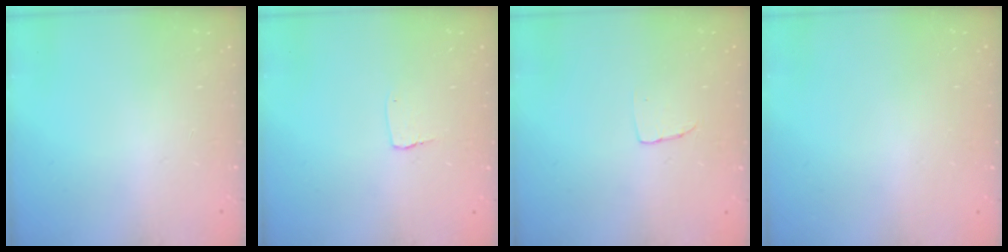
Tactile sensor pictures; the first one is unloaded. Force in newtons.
{"total": 3.2, "press": 3.2, "slide": 0.3}
{"total": 2.9, "press": 2.9, "slide": 0.1}
{"total": 0.0}